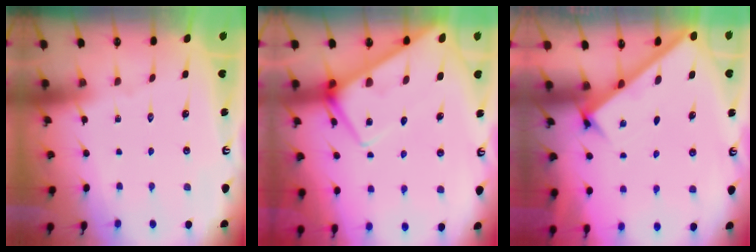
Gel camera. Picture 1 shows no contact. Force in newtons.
{"total": 9.5, "press": 9.5, "slide": 0.8}
{"total": 2.4, "press": 2.3, "slide": 0.3}